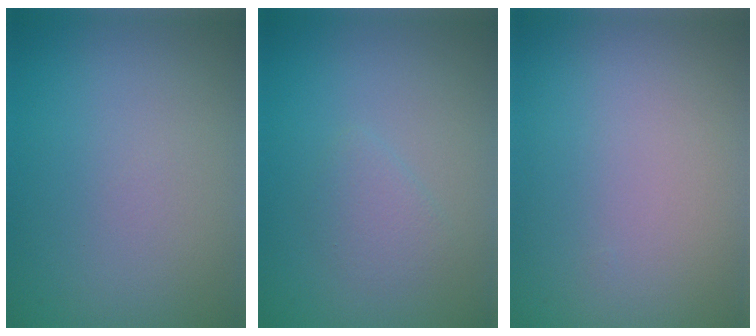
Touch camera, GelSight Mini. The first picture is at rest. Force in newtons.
{"total": 1.5, "press": 1.5, "slide": 0.1}
{"total": 0.0}